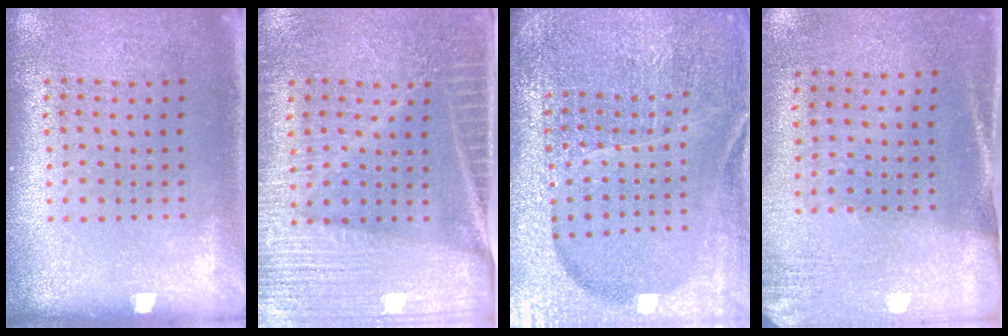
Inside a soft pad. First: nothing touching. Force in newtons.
{"total": 4.0, "press": 3.7, "slide": 1.6}
{"total": 5.7, "press": 5.1, "slide": 2.6}
{"total": 2.6, "press": 2.3, "slide": 1.3}